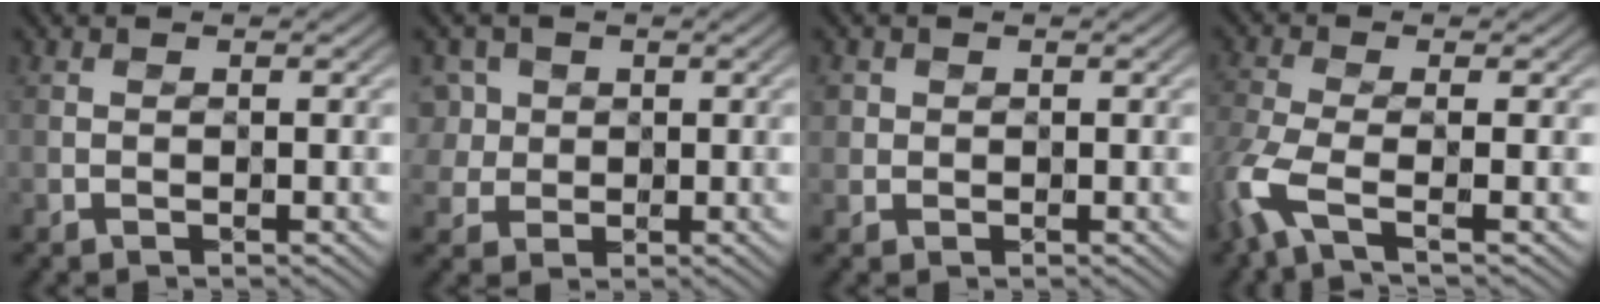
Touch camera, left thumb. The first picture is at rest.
{"total": 5.5, "force": [1.4, 4.7, 2.4], "torque": [-0.086, 0.015, 0.023]}
{"total": 1.3, "force": [0.4, 1.3, 0.2], "torque": [-0.006, -0.003, 0.009]}
{"total": 5.3, "force": [-2.7, 1.1, 4.5], "torque": [-0.116, -0.004, -0.071]}